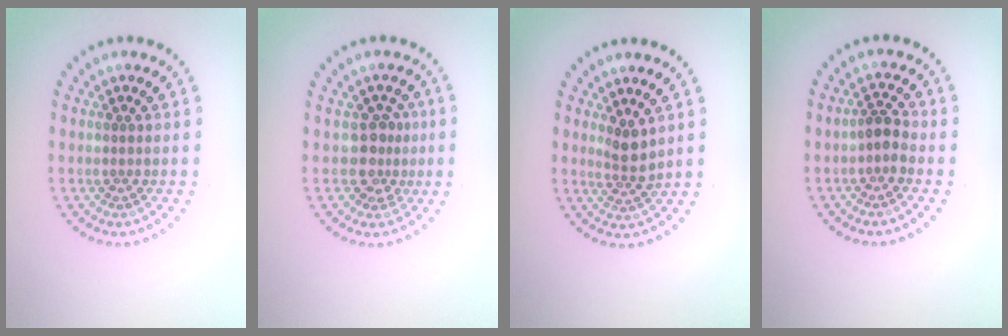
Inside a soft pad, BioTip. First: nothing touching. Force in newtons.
{"total": 2.4, "press": 2.0, "slide": 1.4}
{"total": 2.2, "press": 1.9, "slide": 1.1}
{"total": 1.8, "press": 1.6, "slide": 0.9}